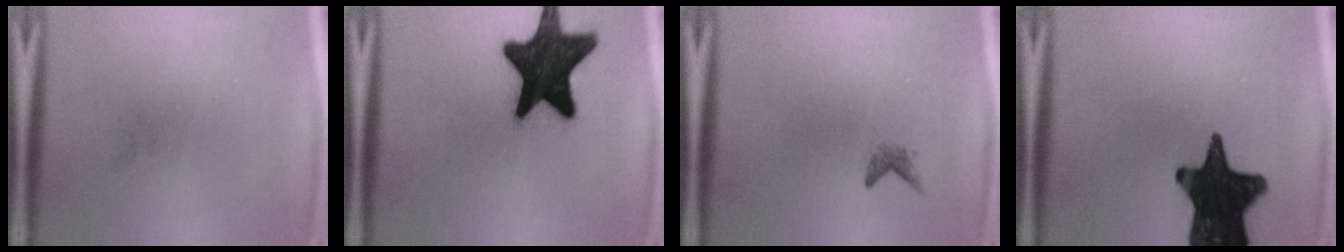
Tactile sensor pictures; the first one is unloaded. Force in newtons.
{"total": 18.5}
{"total": 0.9}
{"total": 18.8}